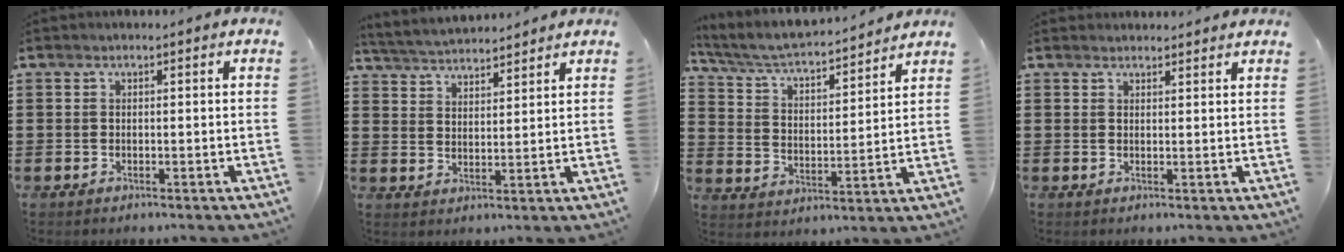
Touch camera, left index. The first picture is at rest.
{"total": 3.9, "force": [3.8, 0.1, 0.2], "torque": [-0.020, -0.016, 0.069]}
{"total": 4.9, "force": [4.5, 0.3, 1.9], "torque": [-0.057, -0.035, 0.068]}
{"total": 1.6, "force": [1.6, 0.3, 0.1], "torque": [-0.005, 0.002, 0.032]}